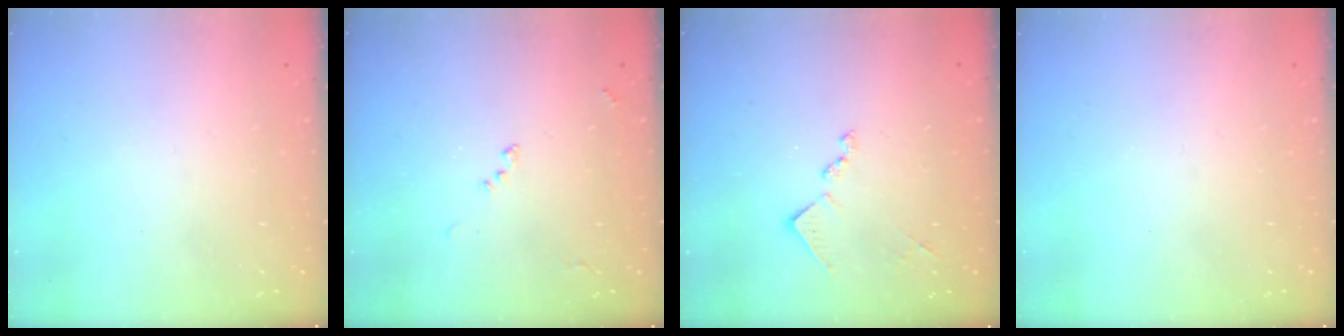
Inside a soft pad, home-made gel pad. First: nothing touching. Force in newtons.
{"total": 8.6, "press": 8.6, "slide": 0.7}
{"total": 9.7, "press": 9.7, "slide": 0.6}
{"total": 0.0}